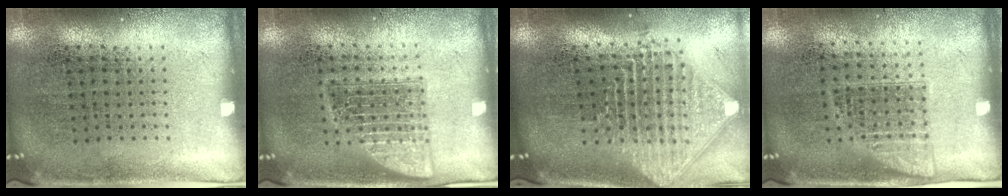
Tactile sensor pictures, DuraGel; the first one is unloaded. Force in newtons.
{"total": 2.2, "press": 2.2, "slide": 0.3}
{"total": 2.5, "press": 1.9, "slide": 1.6}
{"total": 1.0, "press": 0.9, "slide": 0.4}